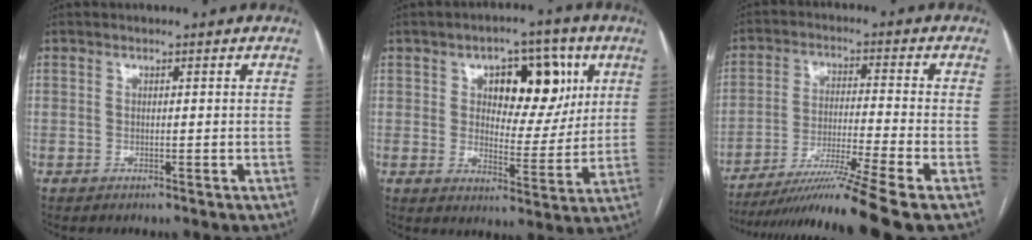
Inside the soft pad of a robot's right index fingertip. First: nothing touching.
{"total": 12.3, "force": [4.6, 6.2, 9.6], "torque": [-0.128, 0.022, 0.075]}
{"total": 14.4, "force": [-11.6, -3.1, 8.0], "torque": [-0.140, -0.036, -0.193]}